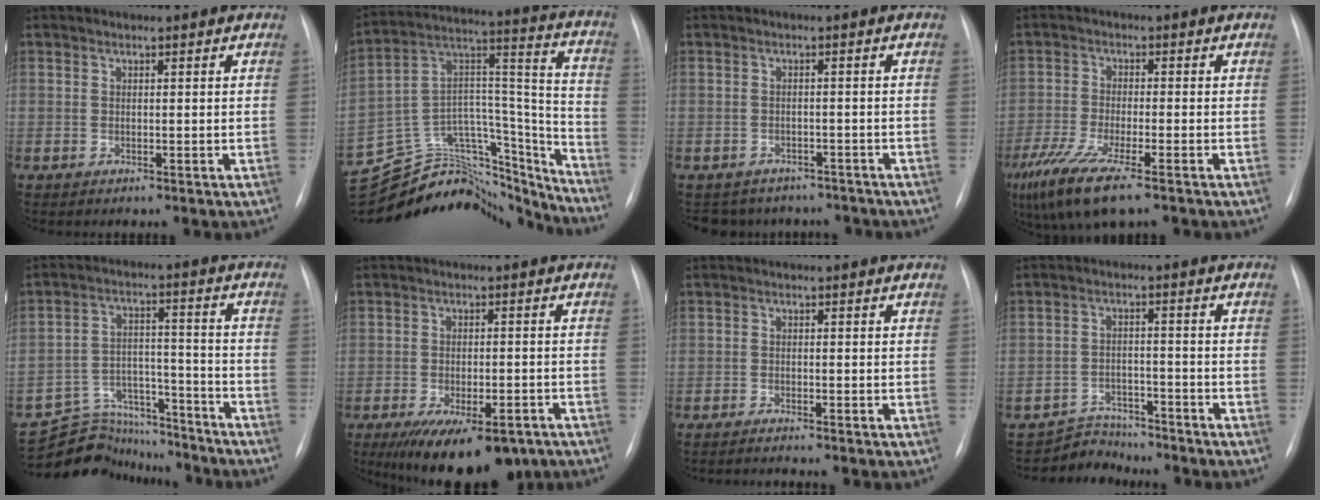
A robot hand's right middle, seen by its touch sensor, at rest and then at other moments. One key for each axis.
{"total": 29.1, "fx": -27.3, "fy": 7.2, "fz": 7.1, "tx": -0.125, "ty": 0.044, "tz": -0.412}
{"total": 8.5, "fx": -7.5, "fy": 4.1, "fz": 0.7, "tx": -0.010, "ty": 0.014, "tz": -0.084}
{"total": 11.3, "fx": -7.6, "fy": 1.9, "fz": 8.2, "tx": -0.159, "ty": -0.029, "tz": -0.130}
{"total": 12.2, "fx": -11.6, "fy": 3.6, "fz": -0.4, "tx": 0.008, "ty": 0.053, "tz": -0.186}
{"total": 13.7, "fx": -9.4, "fy": 5.4, "fz": 8.4, "tx": -0.119, "ty": -0.012, "tz": -0.130}
{"total": 3.9, "fx": -3.5, "fy": -0.4, "fz": 1.6, "tx": -0.019, "ty": -0.007, "tz": -0.053}
{"total": 4.9, "fx": -4.6, "fy": 1.2, "fz": -1.2, "tx": 0.019, "ty": 0.007, "tz": -0.076}